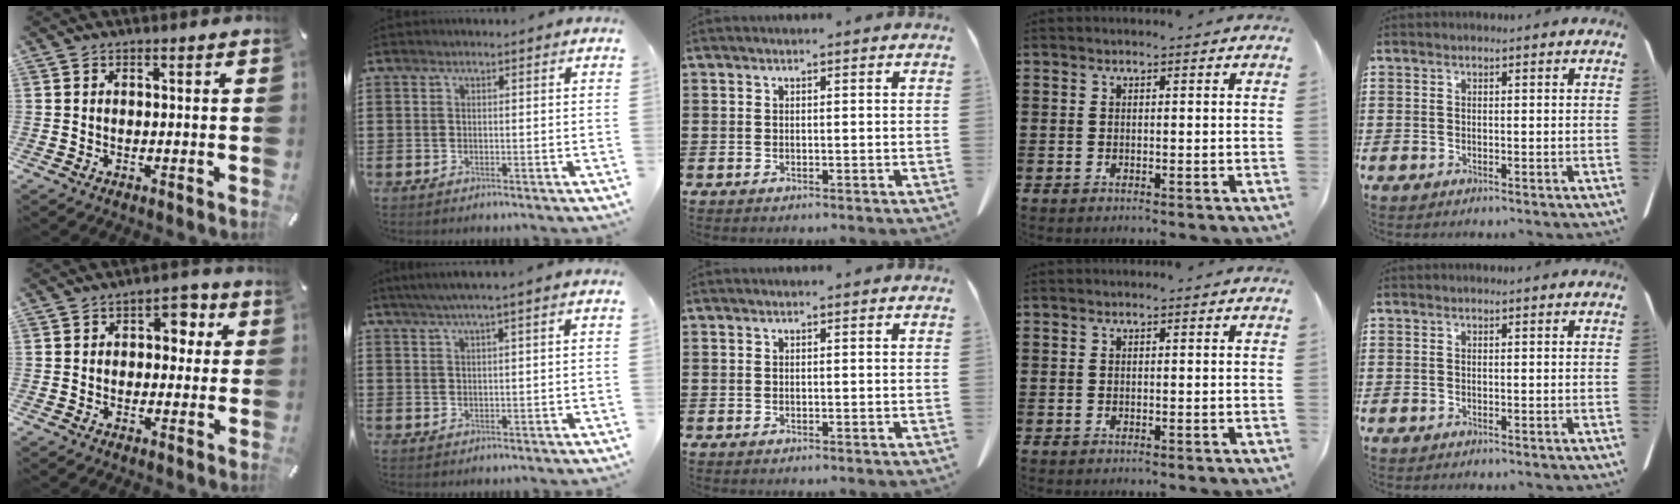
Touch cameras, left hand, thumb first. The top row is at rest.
{"thumb": {"total": 5.5, "force": [0.7, 4.3, 3.4], "torque": [-0.031, 0.001, 0.001]}, "index": {"total": 2.3, "force": [1.4, -0.4, 1.8], "torque": [-0.035, -0.001, 0.024]}}